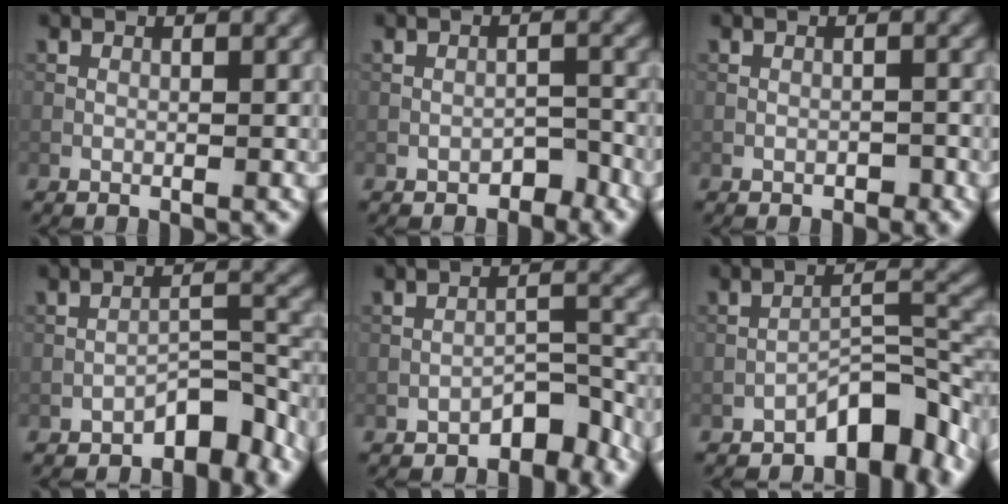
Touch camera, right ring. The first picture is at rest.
{"total": 1.7, "force": [-1.3, 0.8, 0.6], "torque": [-0.007, 0.007, -0.022]}
{"total": 0.7, "force": [-0.5, 0.4, 0.2], "torque": [-0.002, -0.001, -0.007]}
{"total": 4.2, "force": [-3.2, 1.5, 2.1], "torque": [-0.019, 0.015, -0.053]}
{"total": 3.7, "force": [-3.0, 1.4, 1.6], "torque": [-0.014, 0.012, -0.047]}
{"total": 5.7, "force": [-4.0, 2.0, 3.5], "torque": [-0.034, 0.018, -0.062]}